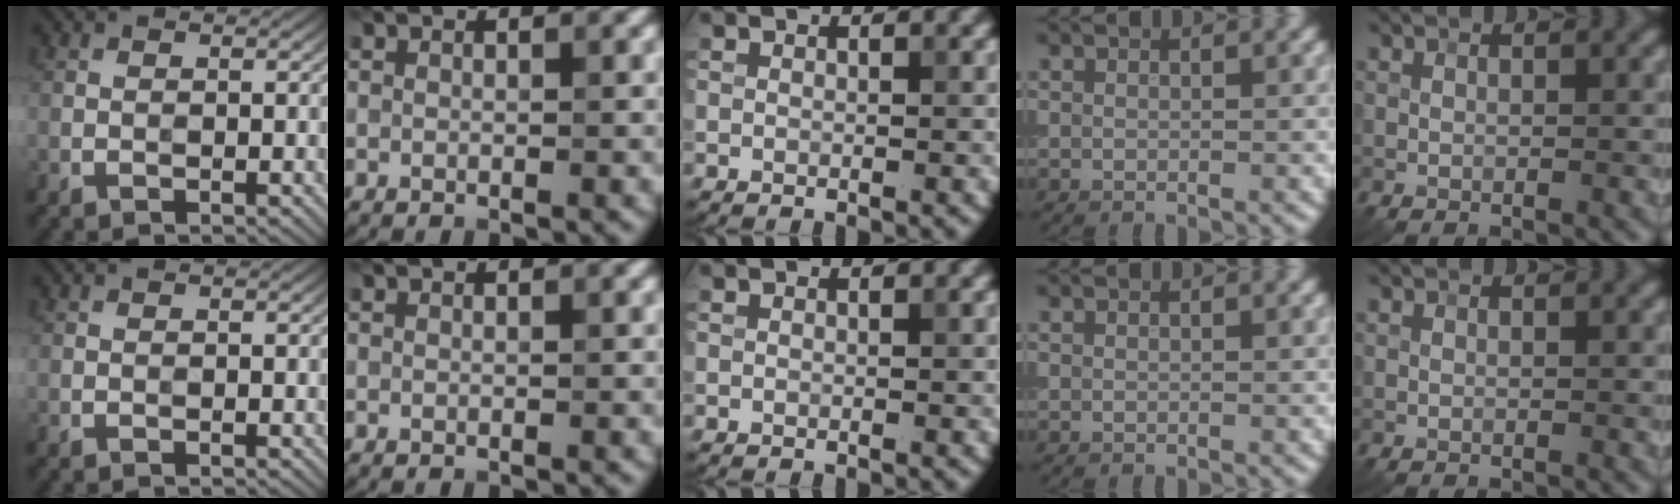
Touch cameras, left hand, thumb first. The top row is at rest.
{}